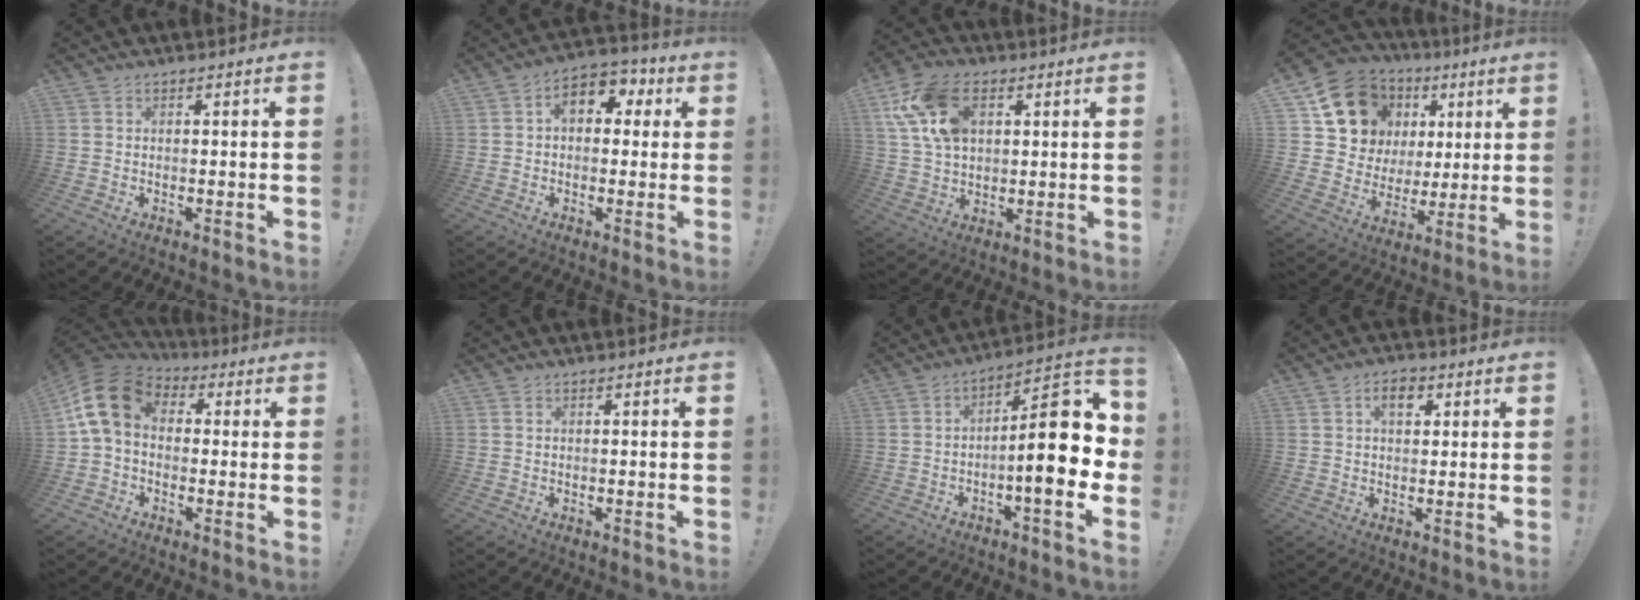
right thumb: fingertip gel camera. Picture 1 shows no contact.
{"total": 8.4, "force": [2.2, 6.0, 5.5], "torque": [-0.077, 0.001, 0.044]}
{"total": 15.8, "force": [5.8, 10.5, 10.2], "torque": [-0.188, -0.010, 0.111]}
{"total": 15.8, "force": [8.2, 12.2, 5.6], "torque": [-0.083, -0.046, 0.176]}
{"total": 13.6, "force": [2.6, 9.5, 9.4], "torque": [-0.165, 0.011, 0.050]}
{"total": 0.0}
{"total": 18.8, "force": [-1.3, 5.5, 17.9], "torque": [-0.248, 0.009, -0.022]}
{"total": 5.2, "force": [1.9, 3.2, 3.7], "torque": [-0.047, 0.001, 0.029]}